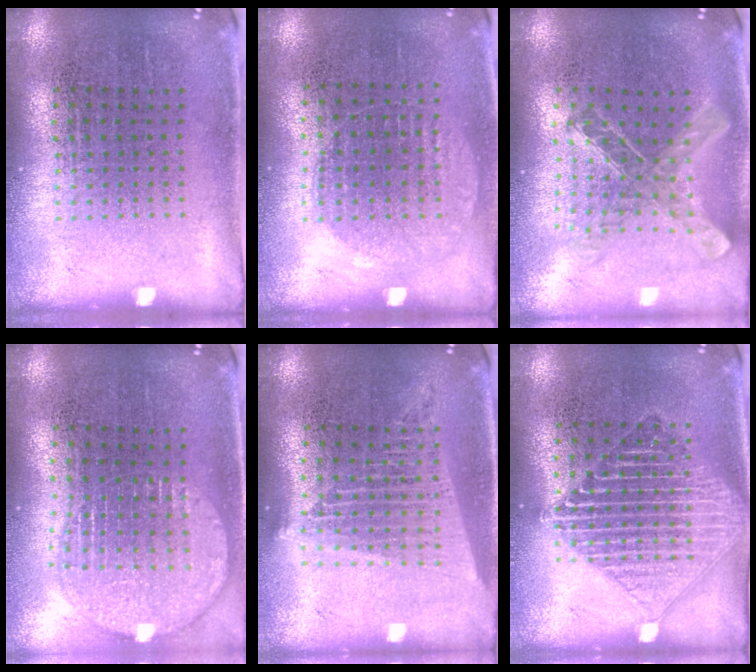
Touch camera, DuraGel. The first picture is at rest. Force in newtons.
{"total": 0.9, "press": 0.8, "slide": 0.3}
{"total": 0.9, "press": 0.9, "slide": 0.1}
{"total": 1.9, "press": 1.6, "slide": 1.0}
{"total": 1.8, "press": 1.6, "slide": 0.8}
{"total": 2.1, "press": 2.1, "slide": 0.3}